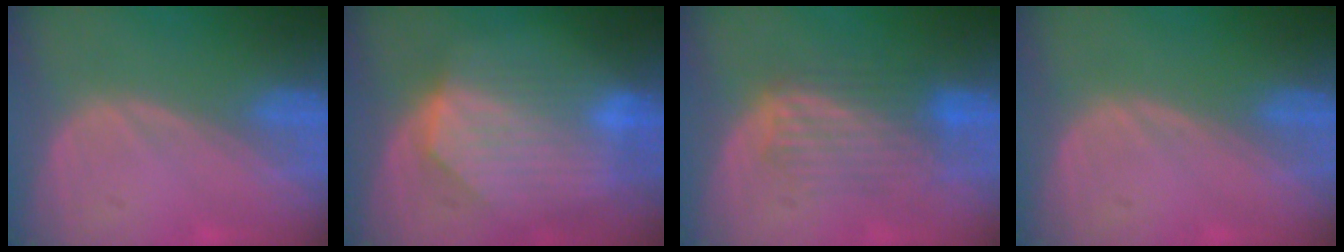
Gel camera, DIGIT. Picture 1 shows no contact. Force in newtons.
{"total": 8.6, "press": 7.8, "slide": 3.5}
{"total": 5.9, "press": 5.9, "slide": 0.6}
{"total": 0.0}